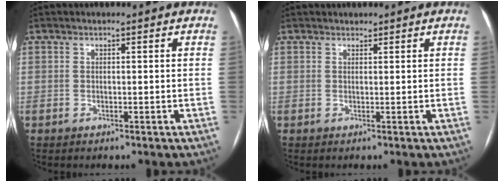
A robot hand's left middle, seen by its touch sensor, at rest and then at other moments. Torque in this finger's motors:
{"motor_torque": [-0.09, -0.08, -0.12, -0.01]}